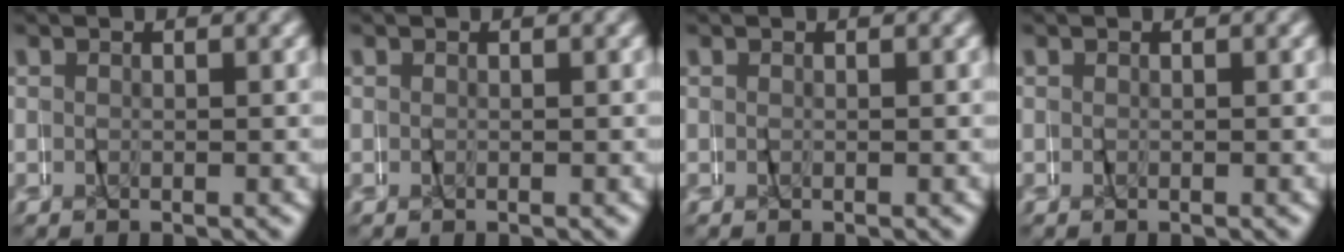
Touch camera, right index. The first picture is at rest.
{"total": 0.0}
{"total": 0.0}
{"total": 0.0}